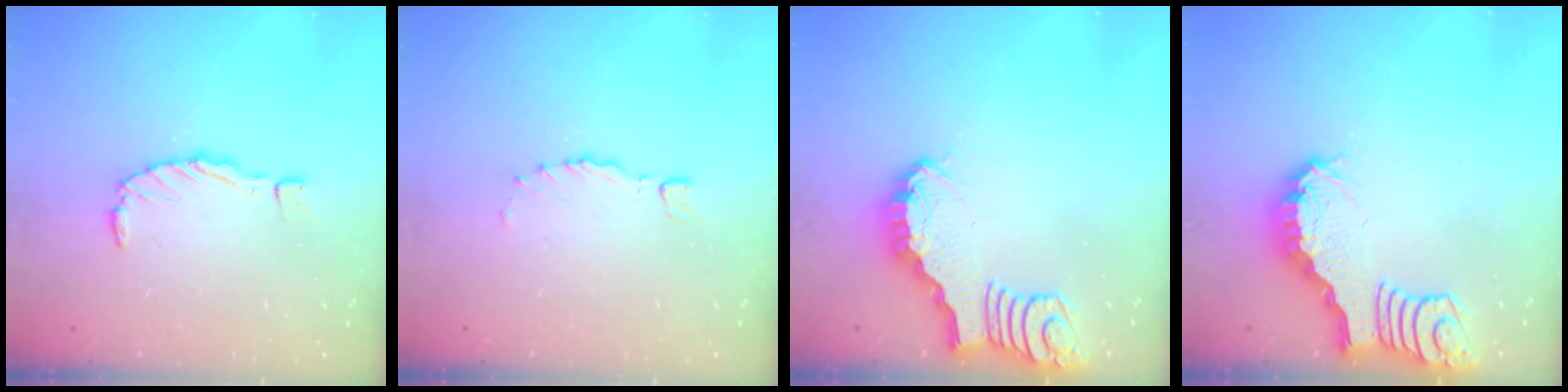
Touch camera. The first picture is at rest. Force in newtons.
{"total": 0.0}
{"total": 2.5, "press": 2.5, "slide": 0.2}
{"total": 2.5, "press": 2.4, "slide": 0.5}